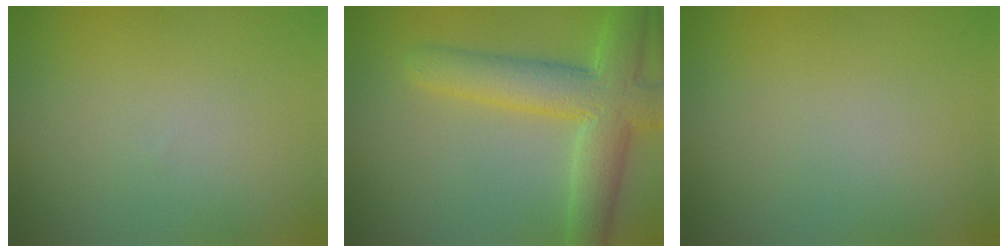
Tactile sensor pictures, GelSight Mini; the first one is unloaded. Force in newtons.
{"total": 7.3, "press": 7.2, "slide": 0.4}
{"total": 0.0}